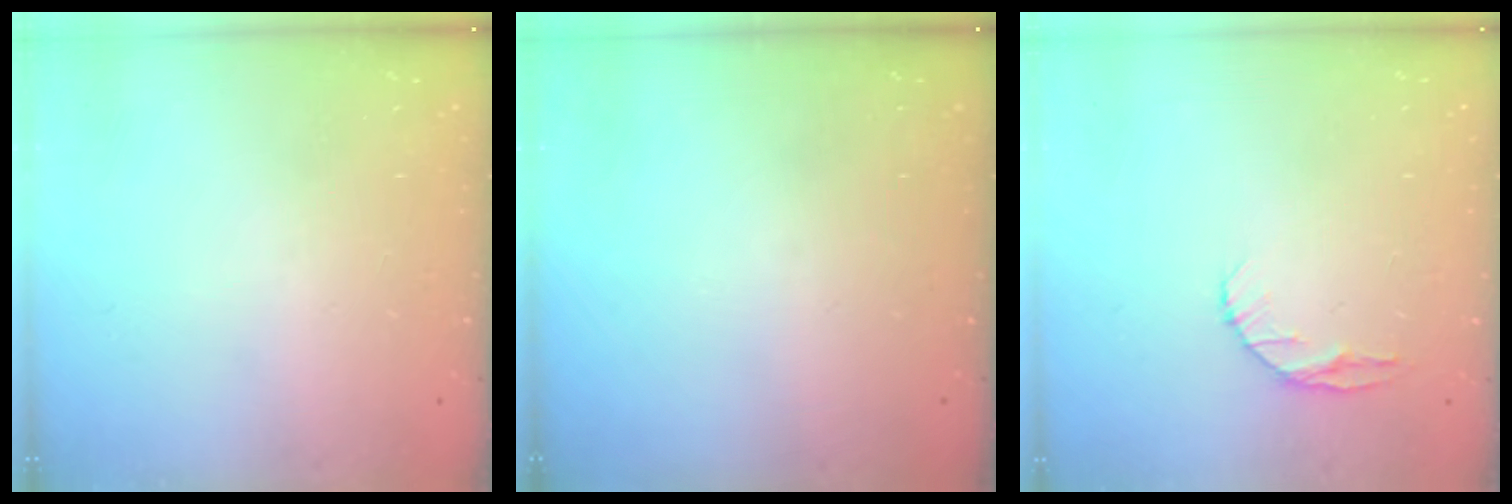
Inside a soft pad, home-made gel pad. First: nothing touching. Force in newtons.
{"total": 0.0}
{"total": 5.8, "press": 5.7, "slide": 0.8}